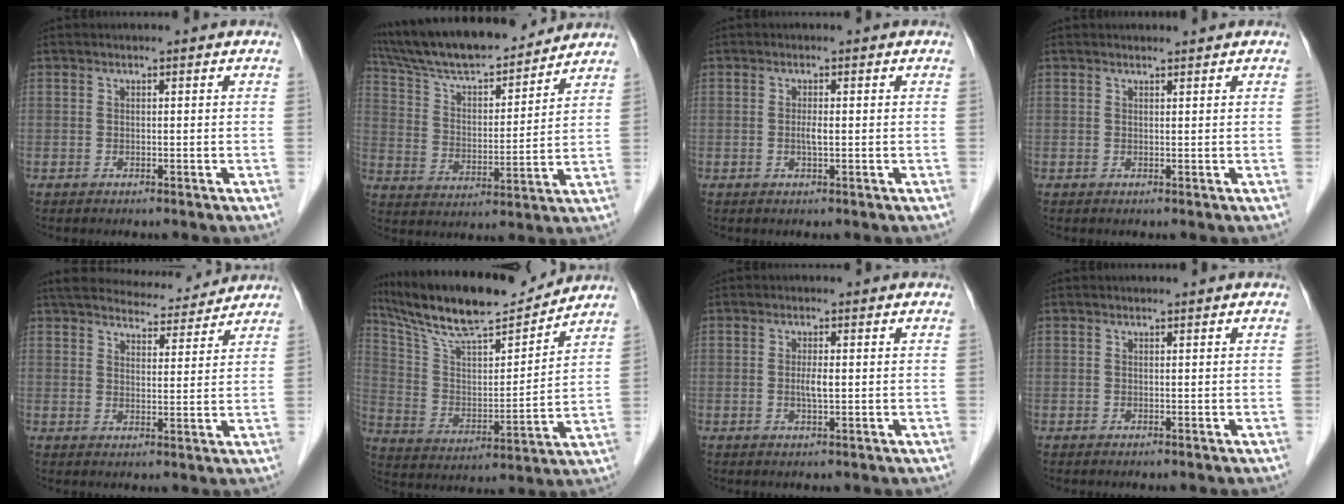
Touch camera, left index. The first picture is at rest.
{"total": 18.2, "force": [16.5, 3.1, 7.1], "torque": [-0.128, 0.021, 0.276]}
{"total": 1.2, "force": [-0.1, 0.1, 1.2], "torque": [-0.025, -0.001, -0.001]}
{"total": 1.2, "force": [1.2, 0.0, 0.1], "torque": [-0.008, 0.004, 0.020]}
{"total": 13.5, "force": [12.6, 2.9, 4.1], "torque": [-0.056, 0.021, 0.176]}
{"total": 18.2, "force": [16.3, 2.3, 7.9], "torque": [-0.151, 0.008, 0.287]}
{"total": 1.8, "force": [0.0, 0.2, 1.8], "torque": [-0.038, -0.002, 0.001]}
{"total": 0.0}